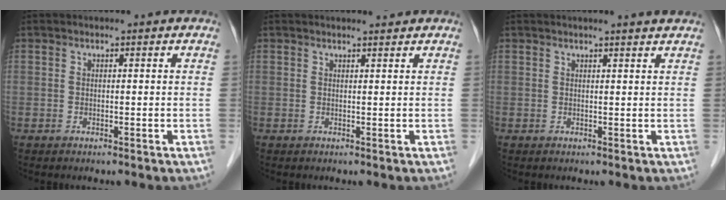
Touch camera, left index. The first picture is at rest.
{"total": 1.0, "force": [1.0, -0.1, 0.0], "torque": [-0.007, -0.002, 0.017]}
{"total": 2.8, "force": [2.5, -0.5, 1.0], "torque": [-0.018, 0.001, 0.027]}